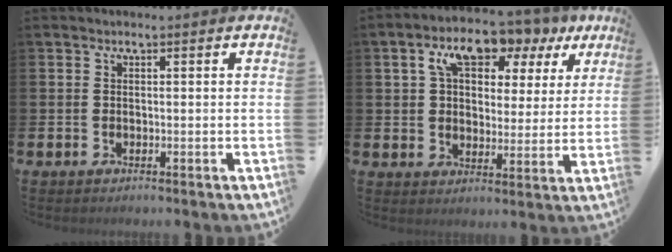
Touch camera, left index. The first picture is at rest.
{"total": 8.9, "force": [6.3, 4.6, 4.3], "torque": [-0.081, -0.019, 0.103]}